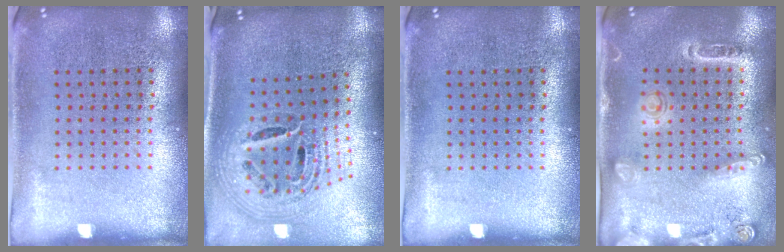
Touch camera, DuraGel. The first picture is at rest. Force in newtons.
{"total": 1.9, "press": 1.4, "slide": 1.2}
{"total": 0.0}
{"total": 1.7, "press": 1.5, "slide": 0.8}